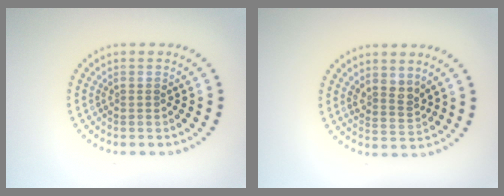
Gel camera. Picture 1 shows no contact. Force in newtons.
{"total": 2.1, "press": 1.7, "slide": 1.2}